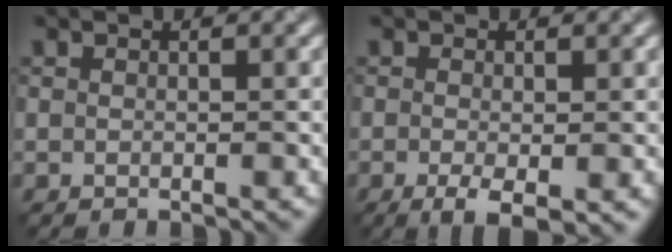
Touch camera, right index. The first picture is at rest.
{"total": 2.9, "force": [-1.0, 0.8, 2.6], "torque": [-0.047, -0.011, -0.016]}